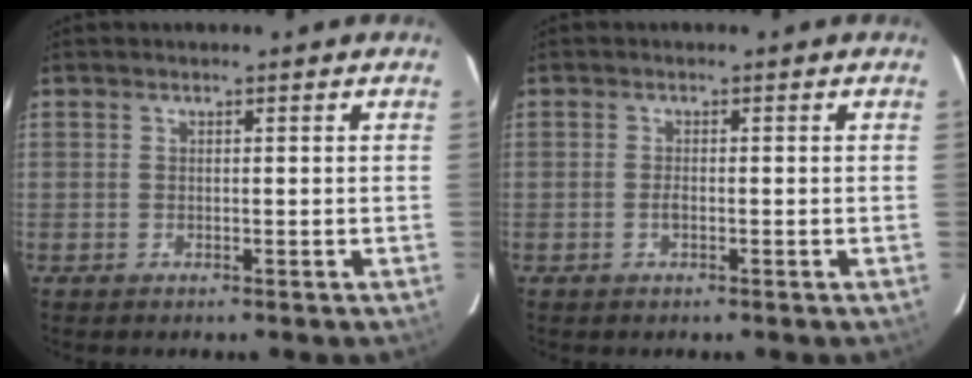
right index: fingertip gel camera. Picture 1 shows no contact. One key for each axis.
{"total": 1.0, "fx": -0.4, "fy": 0.4, "fz": 0.8, "tx": -0.017, "ty": 0.001, "tz": -0.008}